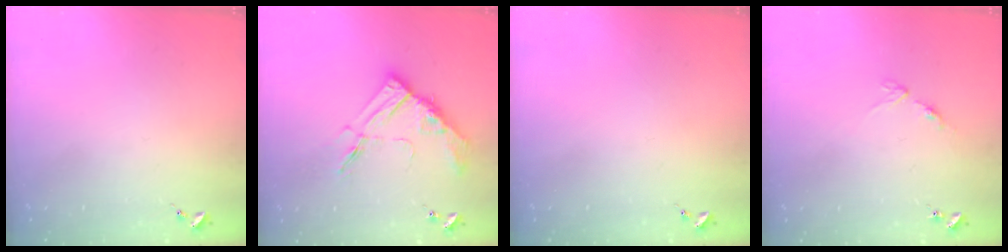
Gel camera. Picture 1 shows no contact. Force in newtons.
{"total": 12.4, "press": 12.4, "slide": 0.9}
{"total": 0.0}
{"total": 7.8, "press": 7.8, "slide": 0.6}